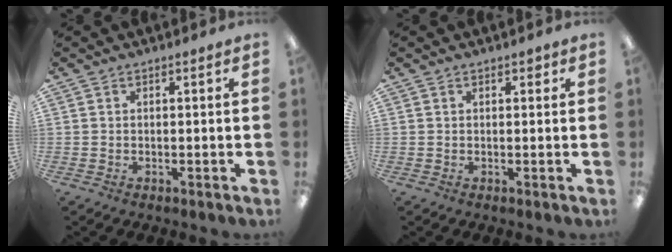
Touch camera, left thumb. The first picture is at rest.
{"total": 1.0, "force": [0.6, 0.6, 0.5], "torque": [-0.003, 0.000, 0.008]}